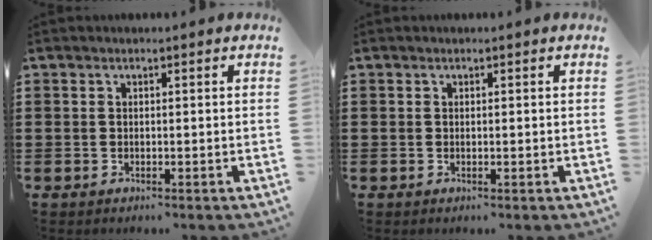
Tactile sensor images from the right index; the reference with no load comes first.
{"total": 0.0}